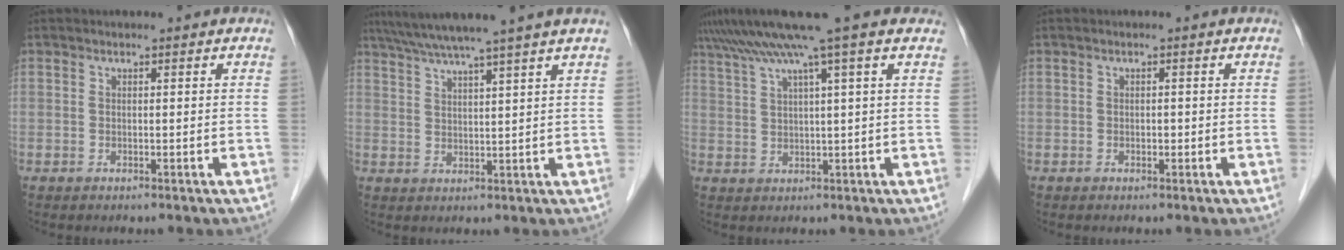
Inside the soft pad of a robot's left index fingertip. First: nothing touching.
{"total": 10.4, "force": [8.6, -1.9, 5.6], "torque": [-0.093, 0.019, 0.124]}
{"total": 9.4, "force": [6.7, -1.6, 6.4], "torque": [-0.114, 0.032, 0.103]}
{"total": 0.6, "force": [-0.3, 0.3, 0.4], "torque": [-0.006, 0.001, -0.007]}